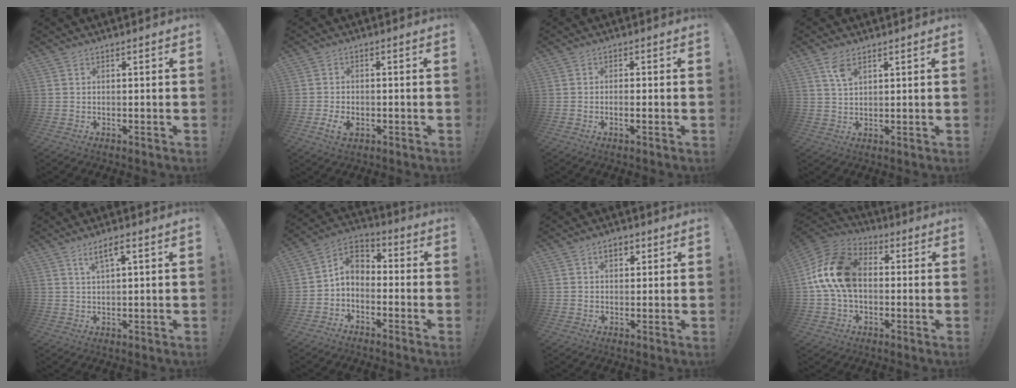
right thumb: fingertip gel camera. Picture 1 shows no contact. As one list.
[{"total": 4.7, "force": [-2.1, 2.6, 3.2], "torque": [-0.064, 0.002, -0.040]}, {"total": 2.1, "force": [-0.8, 0.3, 2.0], "torque": [-0.033, -0.001, -0.016]}, {"total": 4.6, "force": [2.7, 2.2, 3.1], "torque": [-0.058, -0.008, 0.048]}, {"total": 4.2, "force": [1.7, 0.7, 3.7], "torque": [-0.074, 0.004, 0.028]}, {"total": 6.4, "force": [-1.9, 5.1, 3.4], "torque": [-0.061, 0.019, -0.031]}, {"total": 3.2, "force": [1.1, 2.1, 2.2], "torque": [-0.032, 0.003, 0.016]}, {"total": 17.8, "force": [1.1, 11.9, 13.1], "torque": [-0.234, 0.025, 0.025]}]